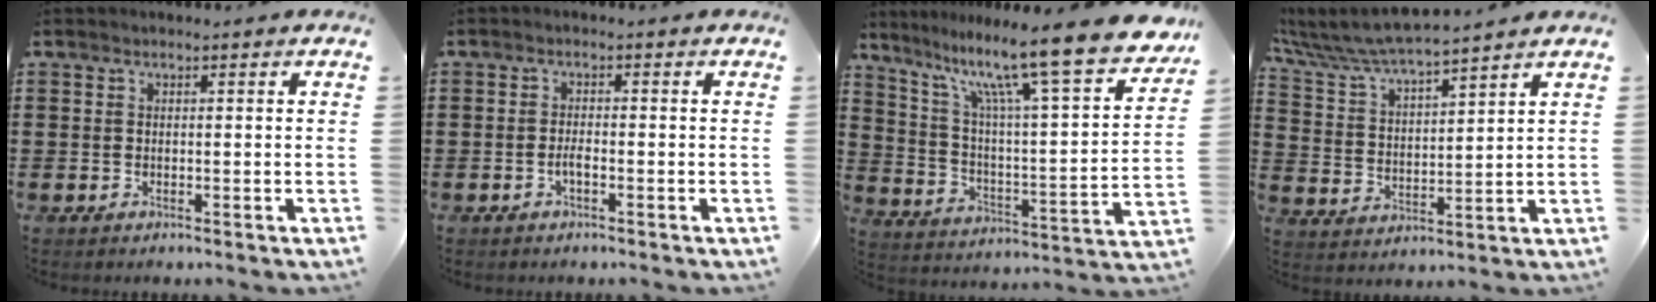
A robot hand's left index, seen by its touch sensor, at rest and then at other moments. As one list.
[{"total": 1.6, "force": [-0.8, 0.3, 1.4], "torque": [-0.028, -0.001, -0.013]}, {"total": 14.4, "force": [11.3, 0.4, 8.9], "torque": [-0.184, -0.083, 0.180]}, {"total": 6.3, "force": [6.0, 0.1, 2.0], "torque": [-0.066, -0.037, 0.101]}]